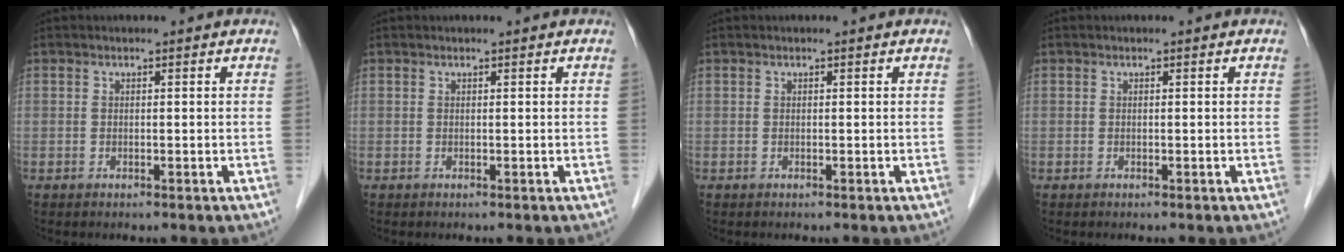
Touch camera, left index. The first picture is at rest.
{"total": 0.0}
{"total": 0.0}
{"total": 0.0}